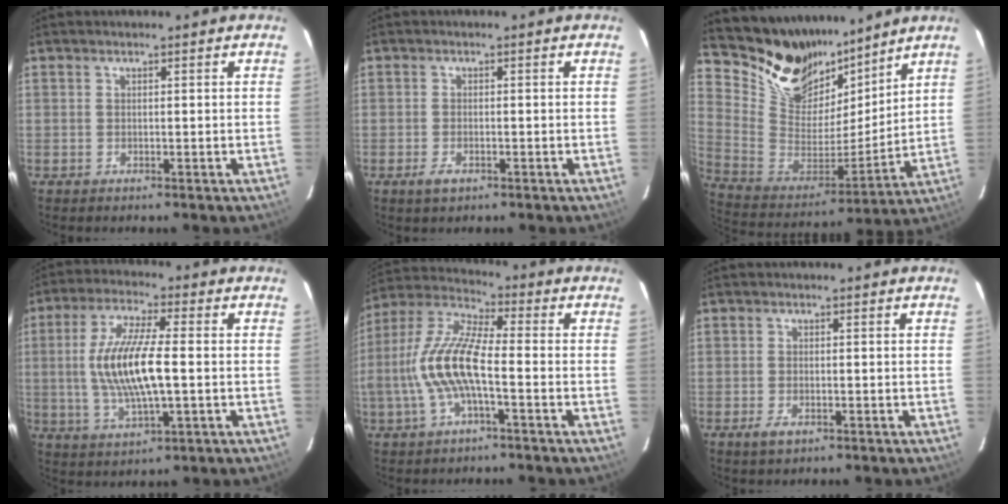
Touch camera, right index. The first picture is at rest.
{"total": 2.4, "force": [-1.2, 1.3, 1.6], "torque": [-0.033, -0.004, -0.019]}
{"total": 19.6, "force": [15.5, 9.5, 7.3], "torque": [-0.185, -0.005, 0.292]}
{"total": 13.5, "force": [-0.5, 3.7, 12.9], "torque": [-0.257, -0.001, -0.006]}
{"total": 13.3, "force": [-2.8, 3.8, 12.4], "torque": [-0.262, 0.005, -0.058]}
{"total": 2.5, "force": [-1.3, 1.3, 1.8], "torque": [-0.036, -0.006, -0.020]}